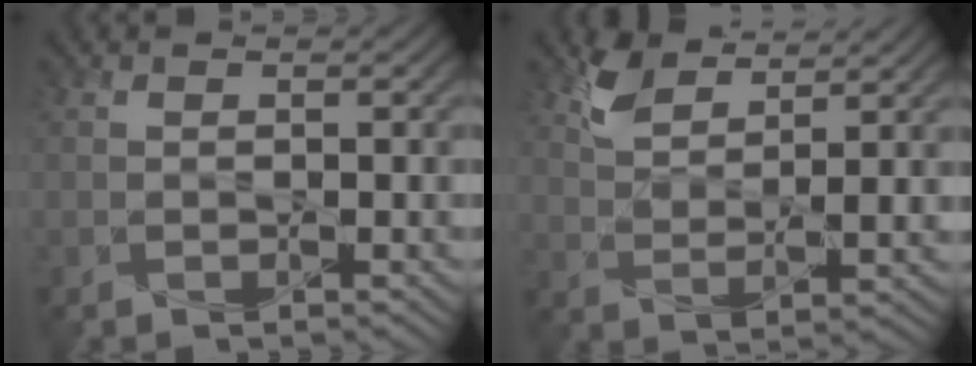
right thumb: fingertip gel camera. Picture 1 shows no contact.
{"total": 5.6, "force": [4.1, 1.9, 3.2], "torque": [-0.079, -0.001, 0.090]}